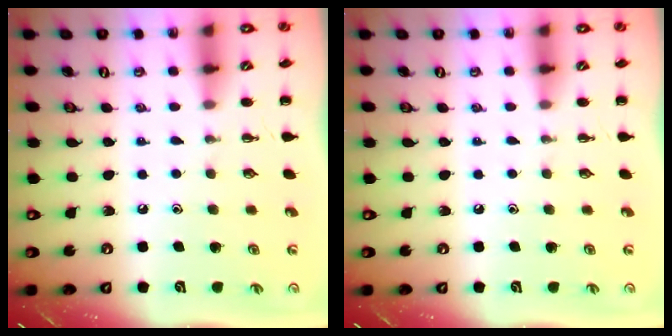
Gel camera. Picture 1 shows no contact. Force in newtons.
{"total": 0.0}